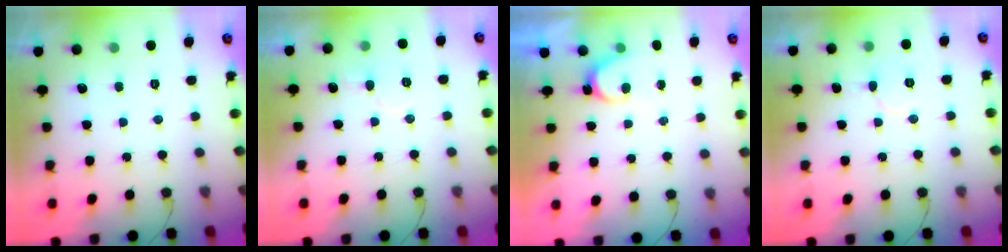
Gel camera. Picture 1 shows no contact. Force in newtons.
{"total": 5.4, "press": 5.3, "slide": 0.5}
{"total": 5.4, "press": 5.3, "slide": 0.4}
{"total": 3.8, "press": 3.8, "slide": 0.5}